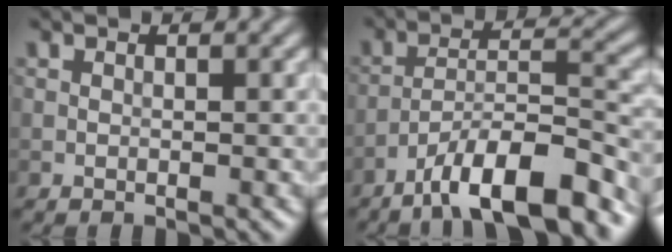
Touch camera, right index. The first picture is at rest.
{"total": 10.5, "force": [-7.6, 2.5, 6.9], "torque": [-0.106, 0.015, -0.136]}